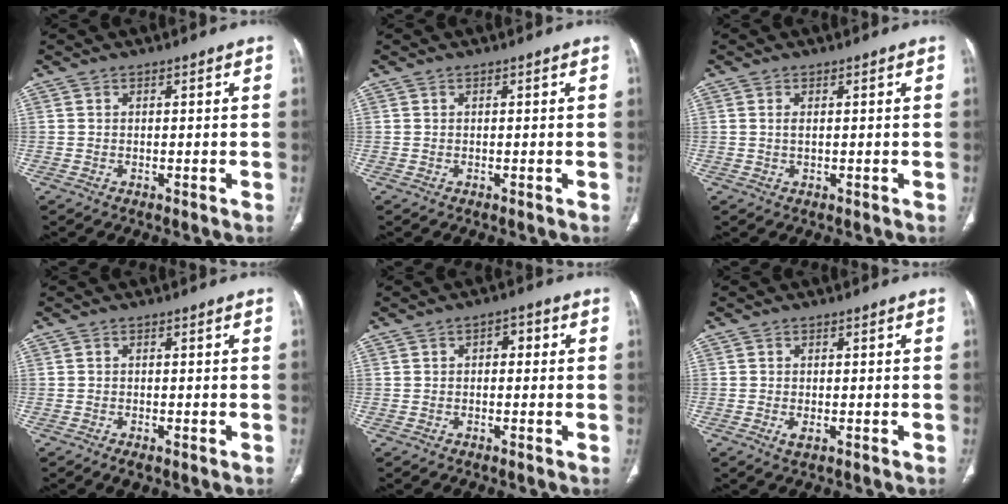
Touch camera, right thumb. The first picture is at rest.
{"total": 0.0}
{"total": 1.1, "force": [0.3, 0.4, 1.0], "torque": [-0.025, 0.000, 0.008]}
{"total": 2.7, "force": [-2.4, 1.0, 0.8], "torque": [-0.018, 0.011, -0.037]}
{"total": 2.7, "force": [0.4, 1.7, 2.1], "torque": [-0.018, 0.011, 0.001]}
{"total": 1.8, "force": [-0.6, 0.8, 1.4], "torque": [-0.031, -0.003, -0.008]}